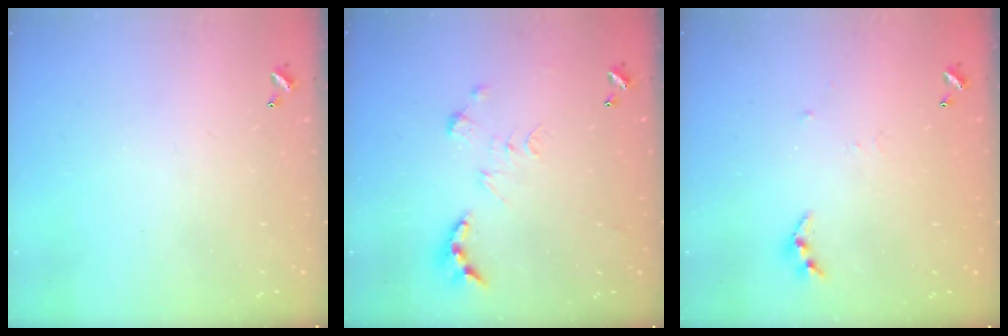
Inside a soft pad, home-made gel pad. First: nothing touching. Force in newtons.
{"total": 0.0}
{"total": 6.1, "press": 6.1, "slide": 0.2}